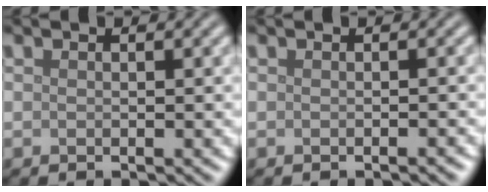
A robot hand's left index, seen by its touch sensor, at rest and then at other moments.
{"total": 0.6, "force": [-0.4, 0.1, 0.5], "torque": [-0.004, 0.001, -0.006]}